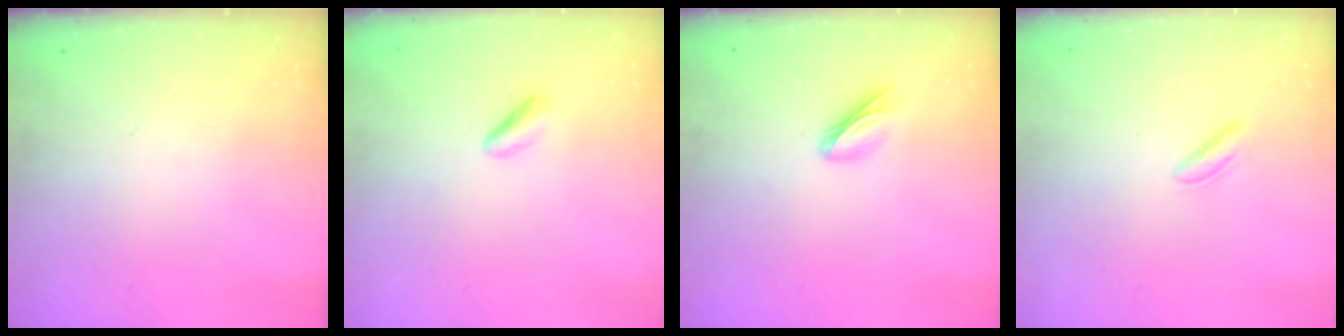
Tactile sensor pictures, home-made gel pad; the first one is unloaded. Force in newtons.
{"total": 1.5, "press": 1.2, "slide": 0.9}
{"total": 4.5, "press": 4.5, "slide": 0.2}
{"total": 2.3, "press": 2.1, "slide": 0.9}